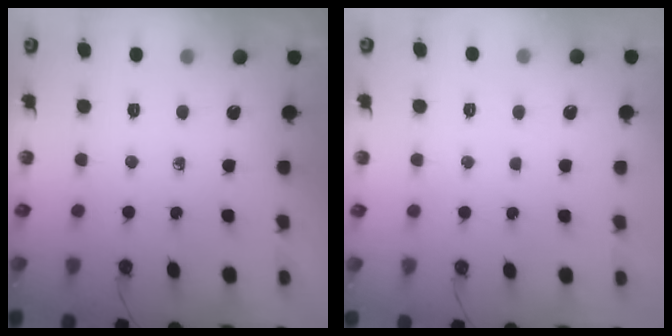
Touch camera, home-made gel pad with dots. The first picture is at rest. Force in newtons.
{"total": 1.3, "press": 1.3, "slide": 0.1}